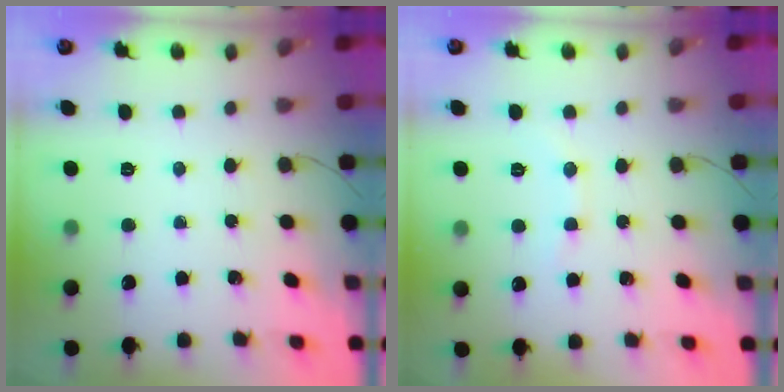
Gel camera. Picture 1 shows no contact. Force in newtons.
{"total": 5.9, "press": 5.8, "slide": 1.2}